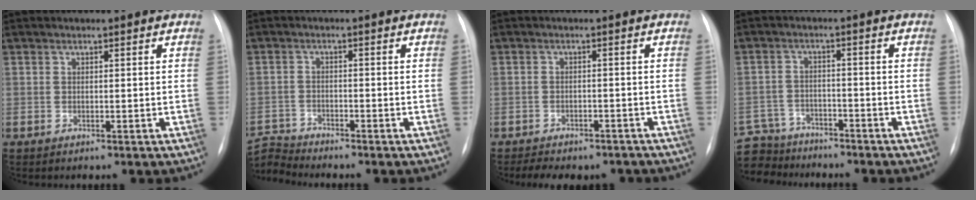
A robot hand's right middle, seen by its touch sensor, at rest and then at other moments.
{"total": 4.7, "force": [-4.4, -1.0, -1.1], "torque": [0.013, -0.008, -0.085]}
{"total": 9.3, "force": [-7.7, 3.9, 3.3], "torque": [-0.055, 0.006, -0.093]}
{"total": 9.3, "force": [-8.6, 3.4, 0.7], "torque": [-0.027, 0.009, -0.144]}